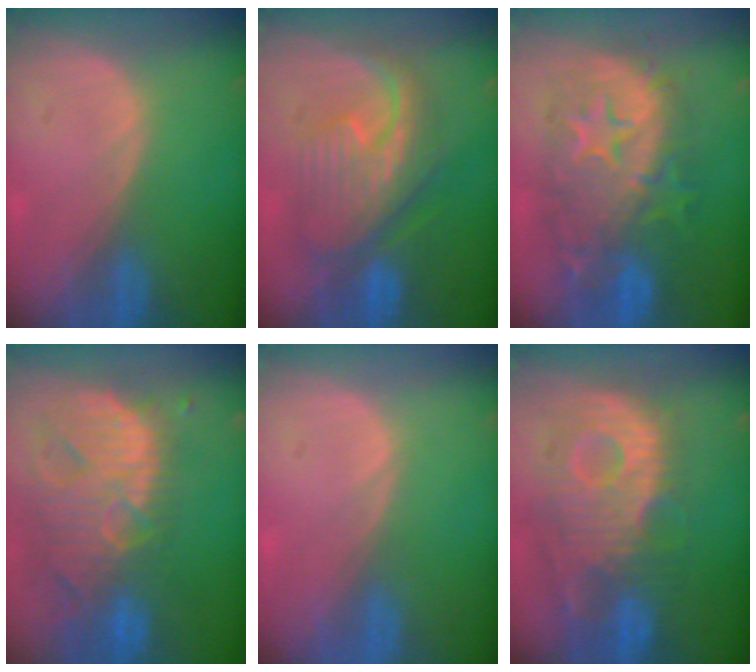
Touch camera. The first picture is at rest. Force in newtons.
{"total": 9.7, "press": 9.7, "slide": 0.8}
{"total": 12.6, "press": 12.6, "slide": 1.0}
{"total": 13.9, "press": 11.8, "slide": 7.4}
{"total": 0.5, "press": 0.1, "slide": 0.5}
{"total": 11.8, "press": 10.7, "slide": 5.1}